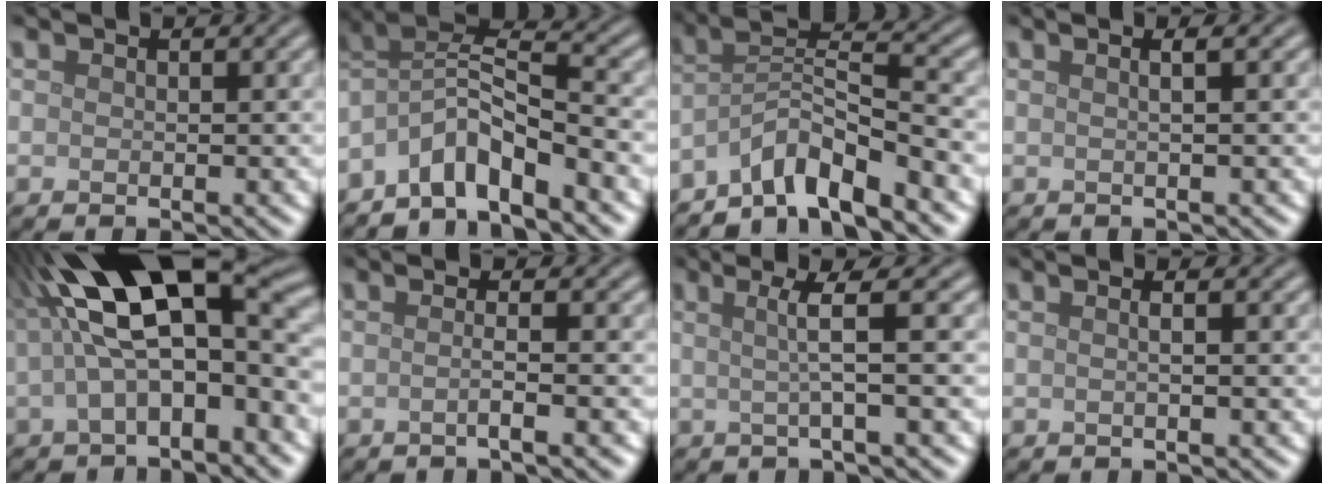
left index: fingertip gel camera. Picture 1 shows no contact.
{"total": 5.0, "force": [-3.7, 1.3, 3.1], "torque": [-0.051, 0.008, -0.079]}
{"total": 5.8, "force": [-4.7, 0.9, 3.3], "torque": [-0.051, 0.012, -0.091]}
{"total": 1.8, "force": [0.5, 0.7, 1.6], "torque": [-0.014, 0.001, -0.012]}
{"total": 13.5, "force": [1.0, 5.5, 12.2], "torque": [-0.199, 0.039, 0.009]}
{"total": 2.3, "force": [-0.4, 0.6, 2.2], "torque": [-0.025, 0.001, -0.018]}
{"total": 3.3, "force": [0.3, 0.4, 3.3], "torque": [-0.056, 0.005, 0.001]}
{"total": 1.5, "force": [0.3, 0.6, 1.4], "torque": [-0.007, -0.002, -0.014]}